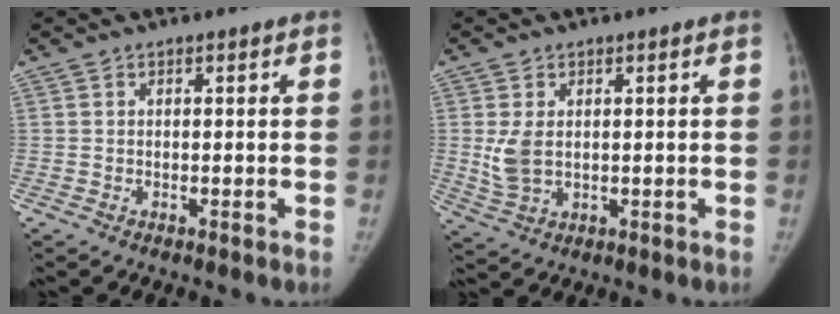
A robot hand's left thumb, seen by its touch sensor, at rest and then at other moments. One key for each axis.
{"total": 5.3, "fx": 0.8, "fy": 3.5, "fz": 3.9, "tx": -0.081, "ty": -0.007, "tz": 0.025}